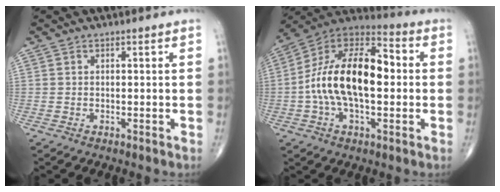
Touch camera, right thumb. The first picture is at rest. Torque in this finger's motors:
{"motor_torque": [2.44, 2.57, 1.21, -0.98, 0.60]}